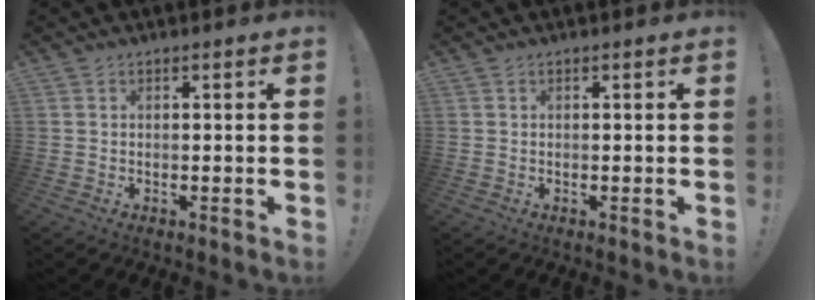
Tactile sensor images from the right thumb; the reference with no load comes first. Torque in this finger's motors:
{"motor_torque": [0.00, 0.00, -0.02, 0.01, 0.05]}